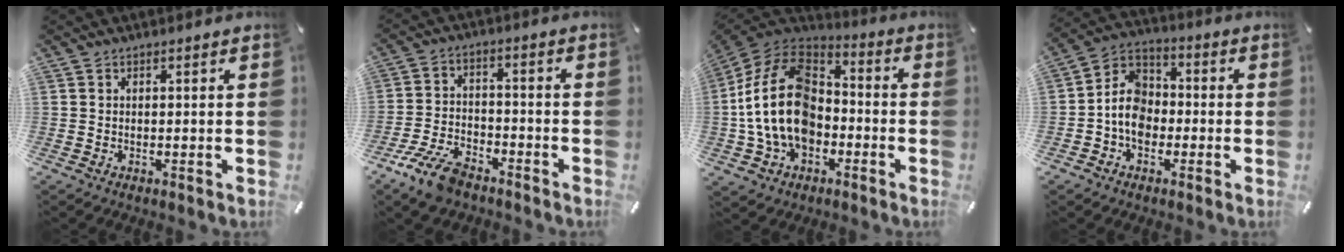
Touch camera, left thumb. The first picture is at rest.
{"total": 10.1, "force": [-7.2, 4.8, 5.2], "torque": [-0.110, 0.035, -0.136]}
{"total": 18.7, "force": [-3.7, 13.9, 12.0], "torque": [-0.263, 0.026, -0.070]}
{"total": 8.8, "force": [-2.8, 6.9, 4.6], "torque": [-0.115, 0.016, -0.057]}